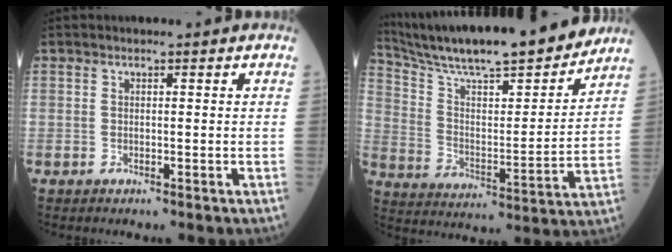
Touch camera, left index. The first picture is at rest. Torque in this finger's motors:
{"motor_torque": [0.06, -1.12, 0.35, 0.13]}